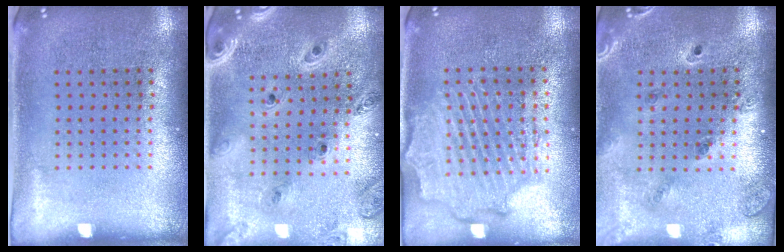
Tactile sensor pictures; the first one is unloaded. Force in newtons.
{"total": 1.4, "press": 1.3, "slide": 0.2}
{"total": 2.3, "press": 2.2, "slide": 0.6}
{"total": 1.4, "press": 1.4, "slide": 0.3}